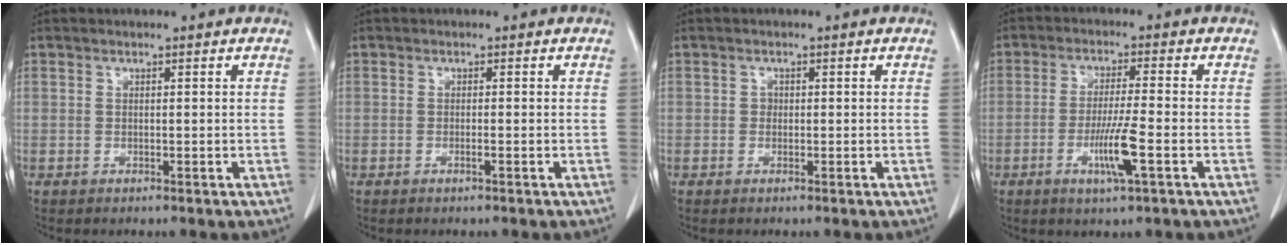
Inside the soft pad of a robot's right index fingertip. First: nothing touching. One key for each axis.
{"total": 0.7, "fx": -0.3, "fy": -0.1, "fz": 0.6, "tx": -0.013, "ty": 0.000, "tz": -0.005}
{"total": 0.8, "fx": 0.0, "fy": 0.7, "fz": 0.3, "tx": -0.001, "ty": 0.003, "tz": -0.001}
{"total": 6.7, "fx": -2.5, "fy": -0.2, "fz": 6.2, "tx": -0.117, "ty": -0.013, "tz": -0.046}